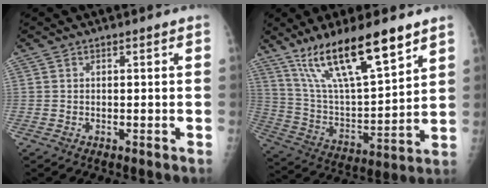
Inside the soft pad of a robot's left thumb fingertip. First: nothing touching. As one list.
[{"total": 19.7, "force": [13.1, 4.7, 13.9], "torque": [-0.229, -0.050, 0.250]}]